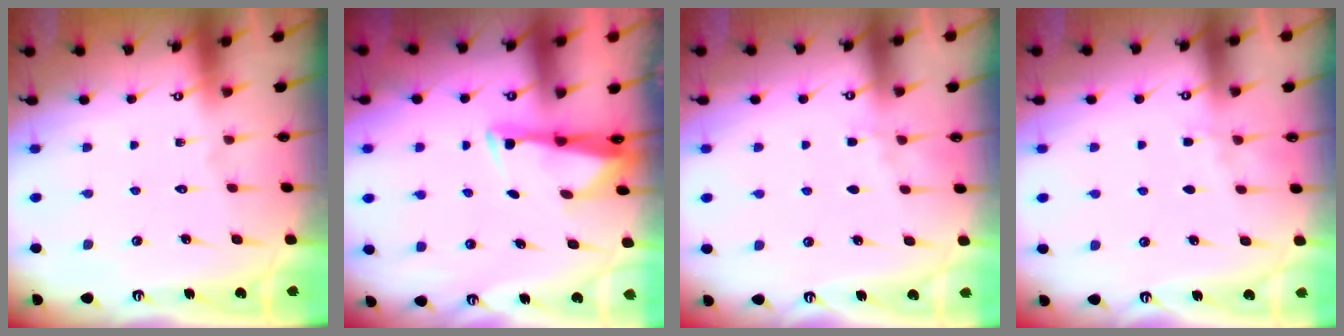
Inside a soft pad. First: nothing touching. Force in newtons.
{"total": 2.9, "press": 2.8, "slide": 0.9}
{"total": 2.9, "press": 2.8, "slide": 0.5}
{"total": 2.9, "press": 2.8, "slide": 0.5}